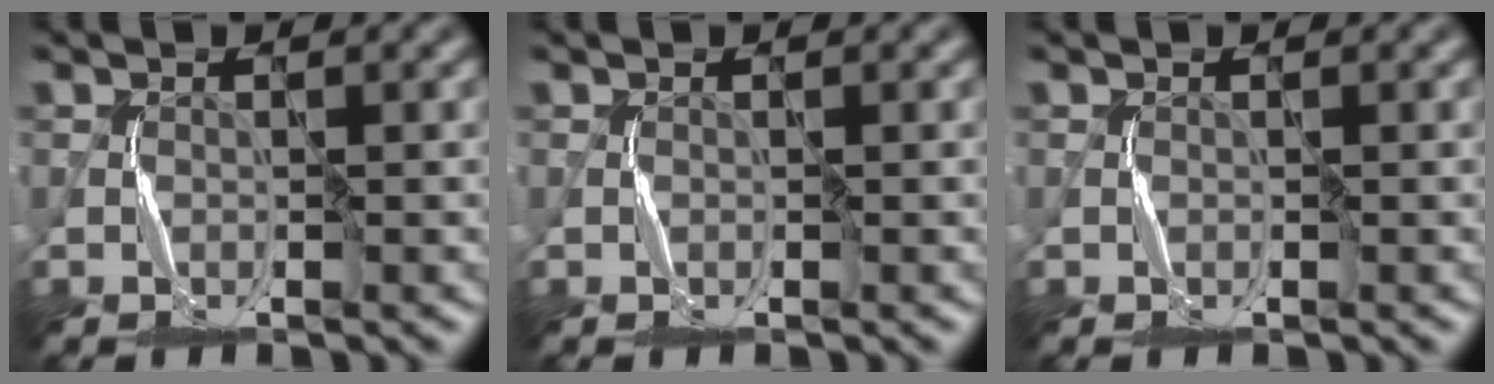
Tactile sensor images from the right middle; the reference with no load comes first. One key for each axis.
{"total": 0.0}
{"total": 0.0}